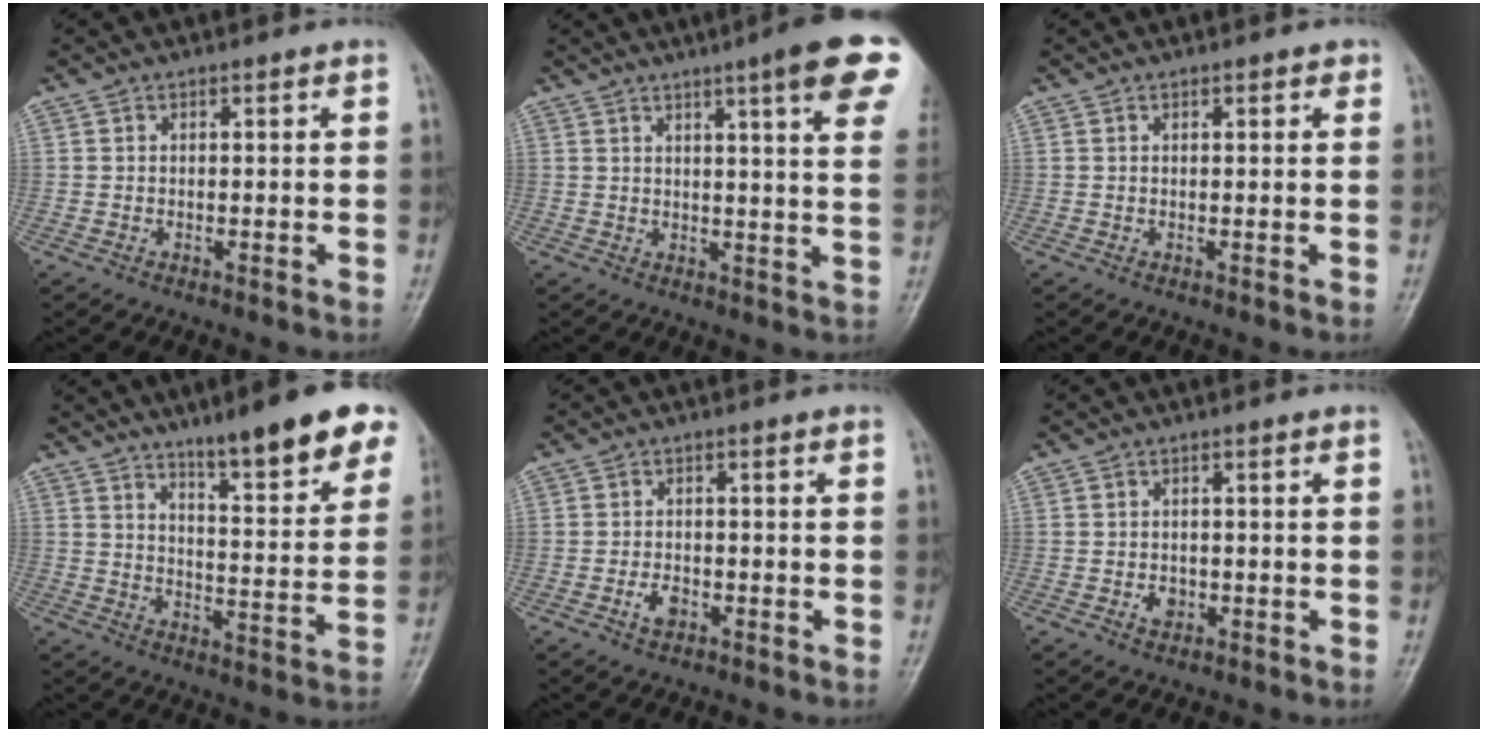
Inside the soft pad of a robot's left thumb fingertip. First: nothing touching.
{"total": 14.8, "force": [8.0, 1.7, 12.3], "torque": [-0.140, -0.023, 0.090]}
{"total": 1.4, "force": [0.7, 0.6, 1.0], "torque": [-0.010, 0.001, 0.006]}
{"total": 15.2, "force": [9.9, 2.9, 11.0], "torque": [-0.127, -0.050, 0.147]}
{"total": 3.0, "force": [-1.4, 1.8, 1.9], "torque": [-0.032, 0.008, -0.024]}
{"total": 2.4, "force": [-0.8, 1.9, 1.3], "torque": [-0.013, 0.003, -0.011]}